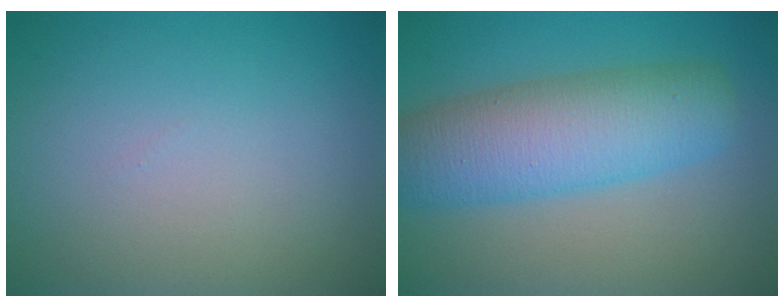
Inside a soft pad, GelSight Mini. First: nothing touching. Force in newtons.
{"total": 7.7, "press": 7.7, "slide": 0.2}